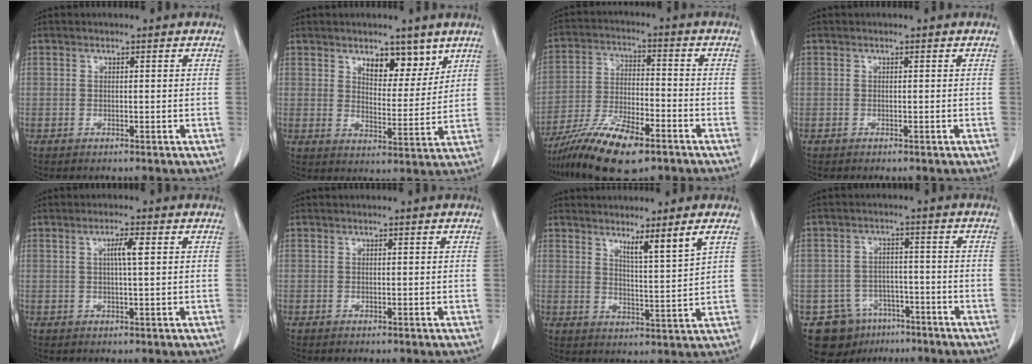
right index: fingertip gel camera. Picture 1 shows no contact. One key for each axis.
{"total": 6.6, "fx": 4.4, "fy": 3.0, "fz": 3.9, "tx": -0.049, "ty": -0.007, "tz": 0.071}
{"total": 13.3, "fx": -9.1, "fy": 3.3, "fz": 9.1, "tx": -0.169, "ty": -0.020, "tz": -0.163}
{"total": 0.0}
{"total": 2.8, "fx": 0.7, "fy": 0.0, "fz": 2.7, "tx": -0.048, "ty": 0.002, "tz": 0.011}
{"total": 0.0}
{"total": 5.1, "fx": 3.3, "fy": -1.4, "fz": 3.6, "tx": -0.060, "ty": -0.023, "tz": 0.059}
{"total": 8.8, "fx": -5.4, "fy": 6.8, "fz": 1.6, "tx": -0.029, "ty": 0.019, "tz": -0.075}